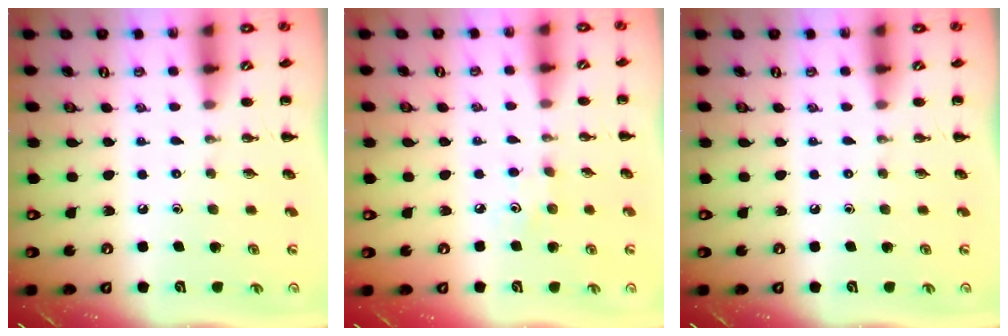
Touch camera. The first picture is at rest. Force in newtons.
{"total": 3.2, "press": 3.0, "slide": 0.9}
{"total": 0.0}